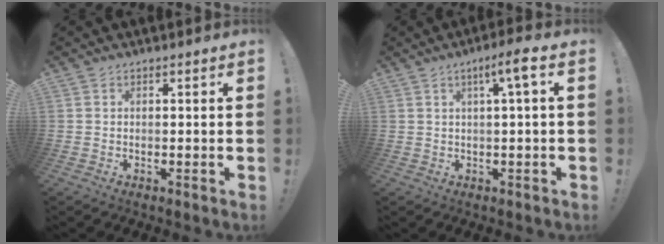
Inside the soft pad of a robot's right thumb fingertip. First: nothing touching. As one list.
[{"total": 5.9, "force": [1.8, 0.1, 5.7], "torque": [-0.091, -0.005, 0.020]}]